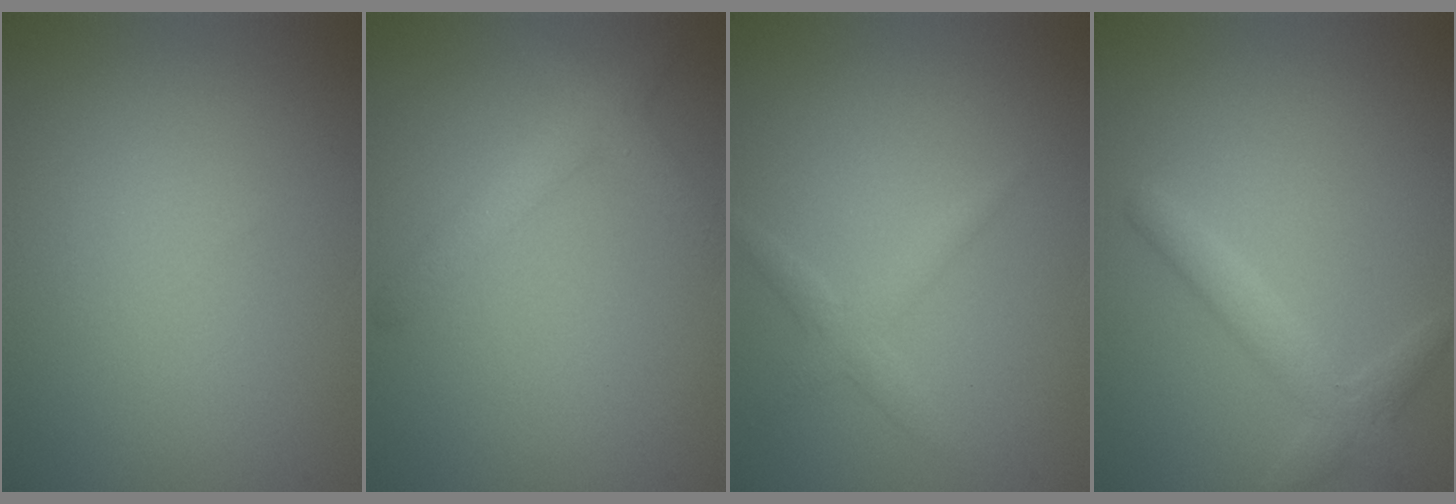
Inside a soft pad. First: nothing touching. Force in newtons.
{"total": 2.9, "press": 2.9, "slide": 0.1}
{"total": 1.7, "press": 1.7, "slide": 0.1}
{"total": 2.5, "press": 2.5, "slide": 0.2}